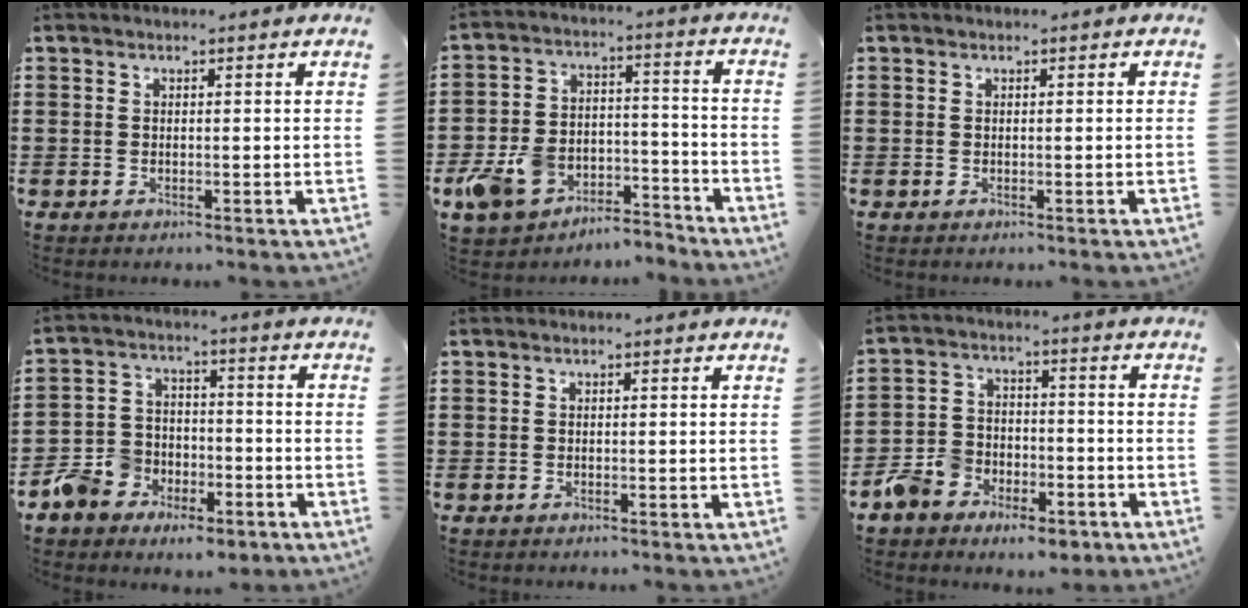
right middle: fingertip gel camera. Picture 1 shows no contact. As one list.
[{"total": 8.5, "force": [-6.8, 4.3, 3.0], "torque": [-0.072, 0.026, -0.131]}, {"total": 0.0}, {"total": 7.0, "force": [-5.0, 4.8, 1.0], "torque": [-0.050, 0.021, -0.100]}, {"total": 0.0}, {"total": 6.6, "force": [-5.2, 3.8, 1.5], "torque": [-0.062, 0.014, -0.108]}]